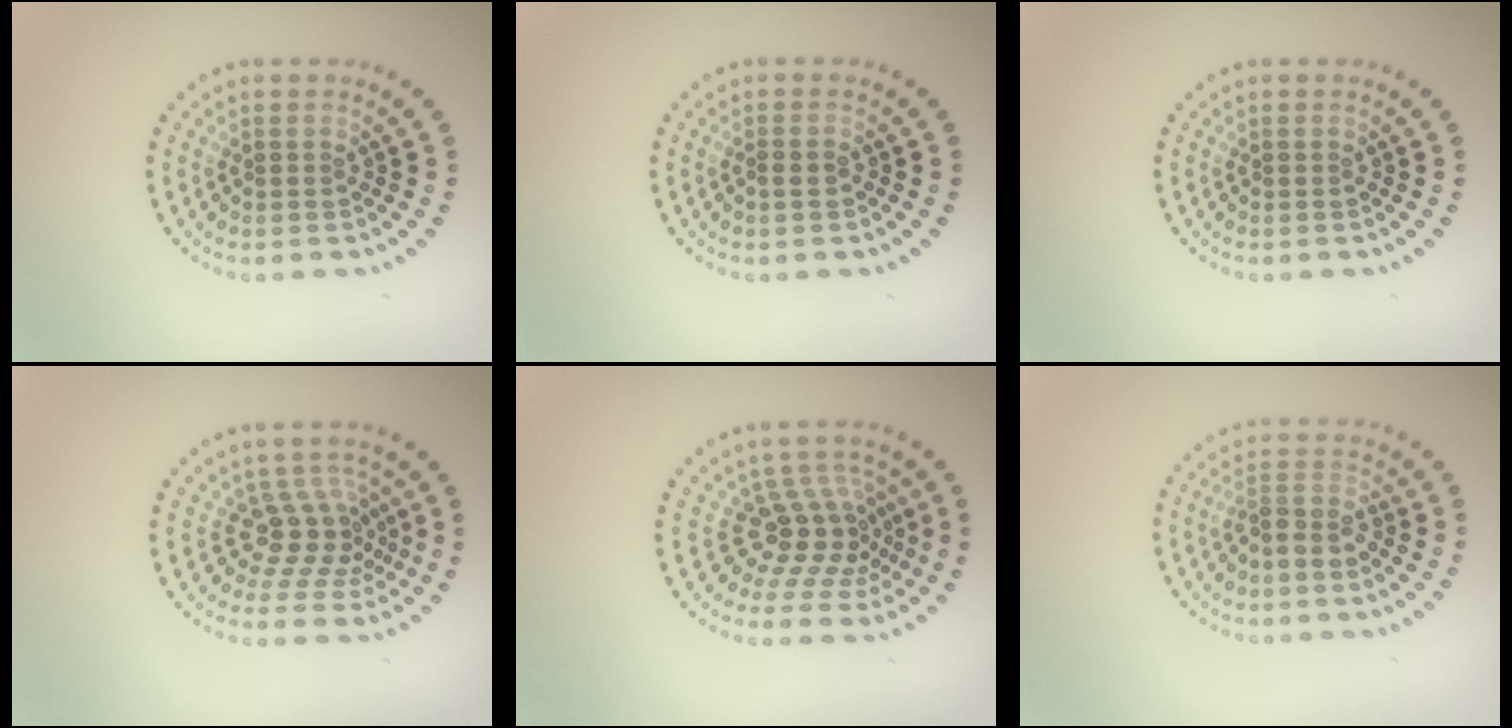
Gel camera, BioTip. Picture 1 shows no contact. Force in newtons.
{"total": 0.7, "press": 0.6, "slide": 0.4}
{"total": 0.0}
{"total": 3.6, "press": 2.7, "slide": 2.4}
{"total": 4.1, "press": 2.9, "slide": 3.0}
{"total": 2.4, "press": 1.9, "slide": 1.5}